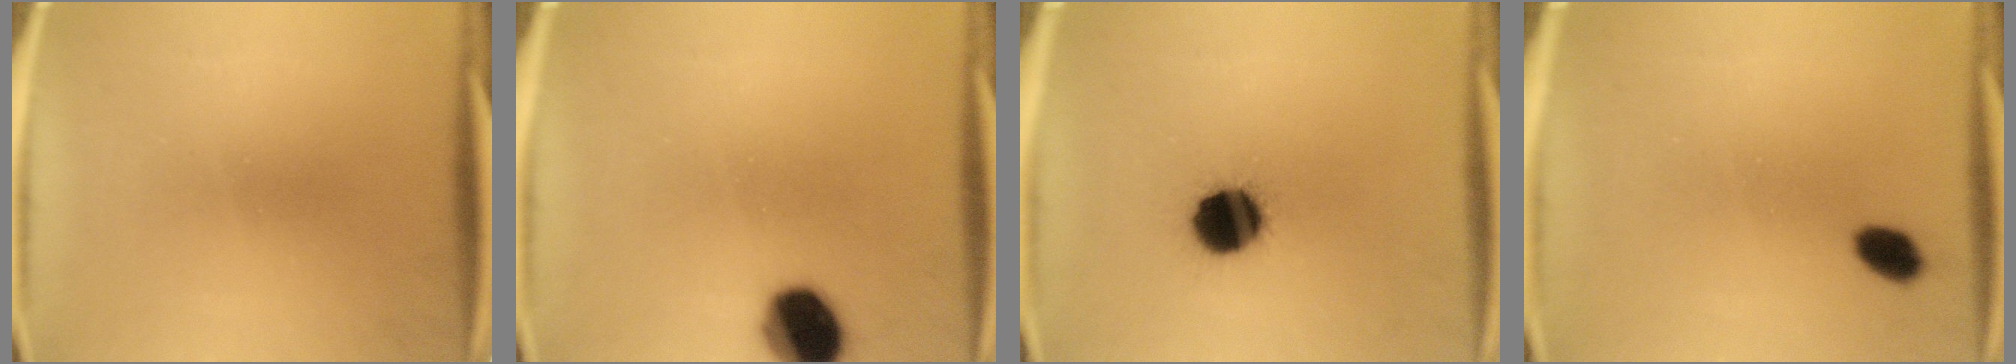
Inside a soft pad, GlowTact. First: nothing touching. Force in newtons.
{"total": 10.9}
{"total": 12.1}
{"total": 3.7}